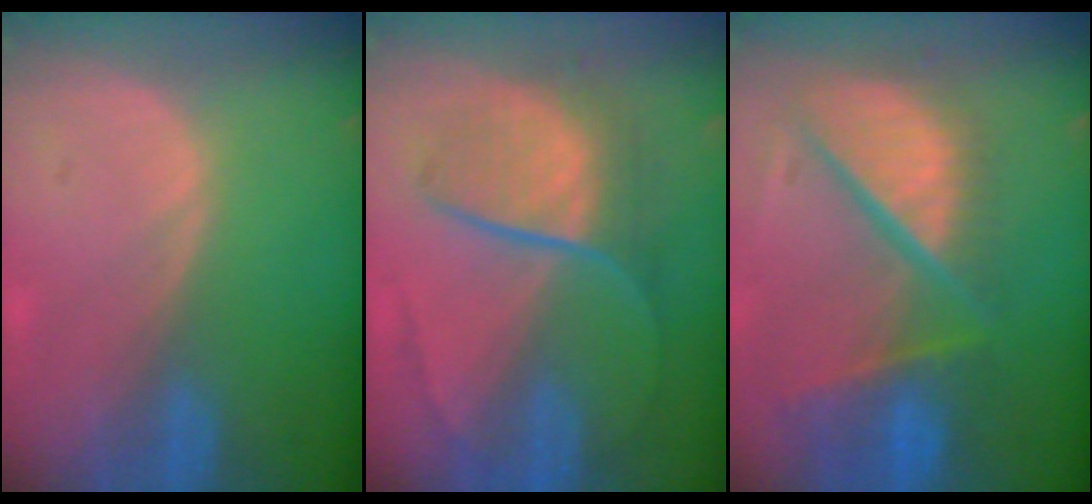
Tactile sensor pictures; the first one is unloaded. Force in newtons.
{"total": 7.8, "press": 7.5, "slide": 2.4}
{"total": 12.0, "press": 10.0, "slide": 6.6}